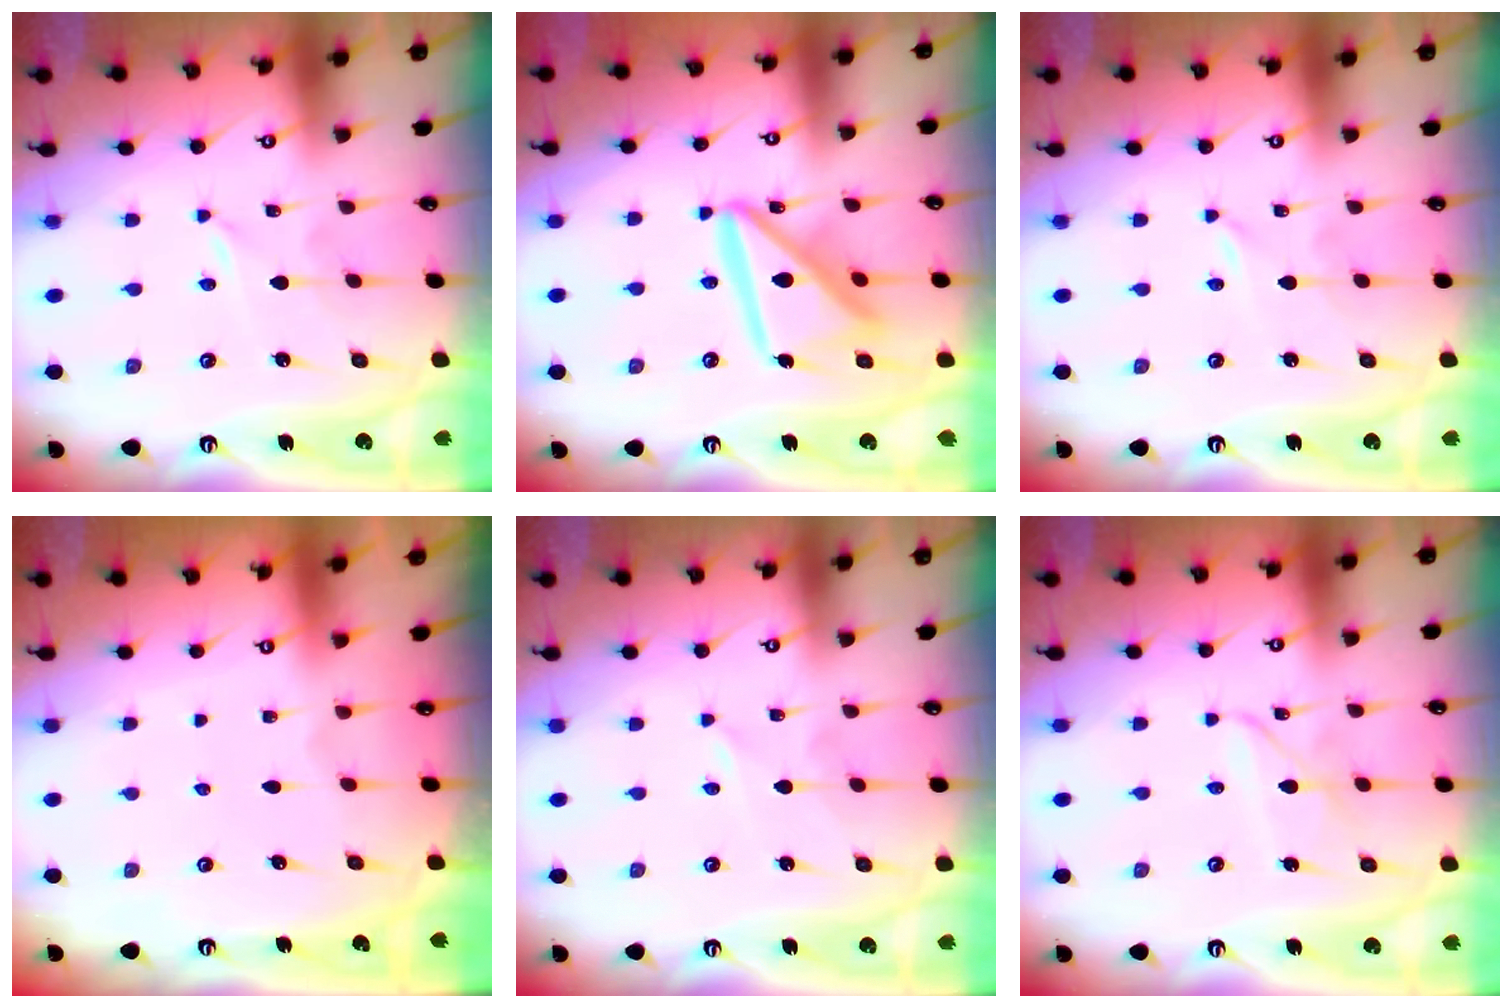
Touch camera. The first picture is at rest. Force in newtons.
{"total": 14.4, "press": 14.3, "slide": 1.3}
{"total": 0.0}
{"total": 0.0}
{"total": 0.6, "press": 0.6, "slide": 0.1}
{"total": 2.8, "press": 2.8, "slide": 0.2}